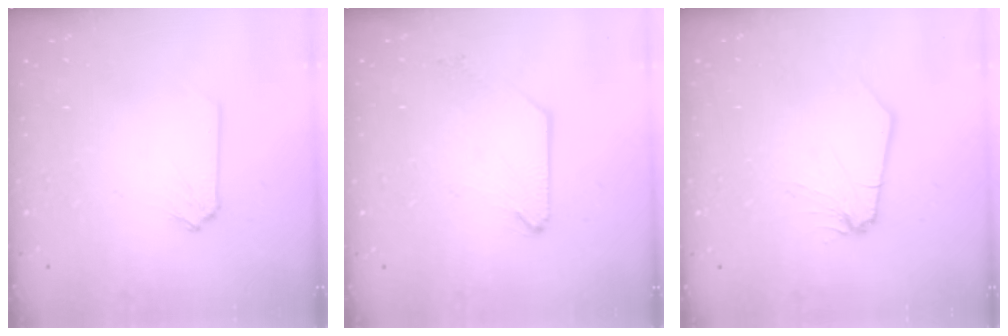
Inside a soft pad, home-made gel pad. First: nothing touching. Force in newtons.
{"total": 0.7, "press": 0.7, "slide": 0.1}
{"total": 0.0}